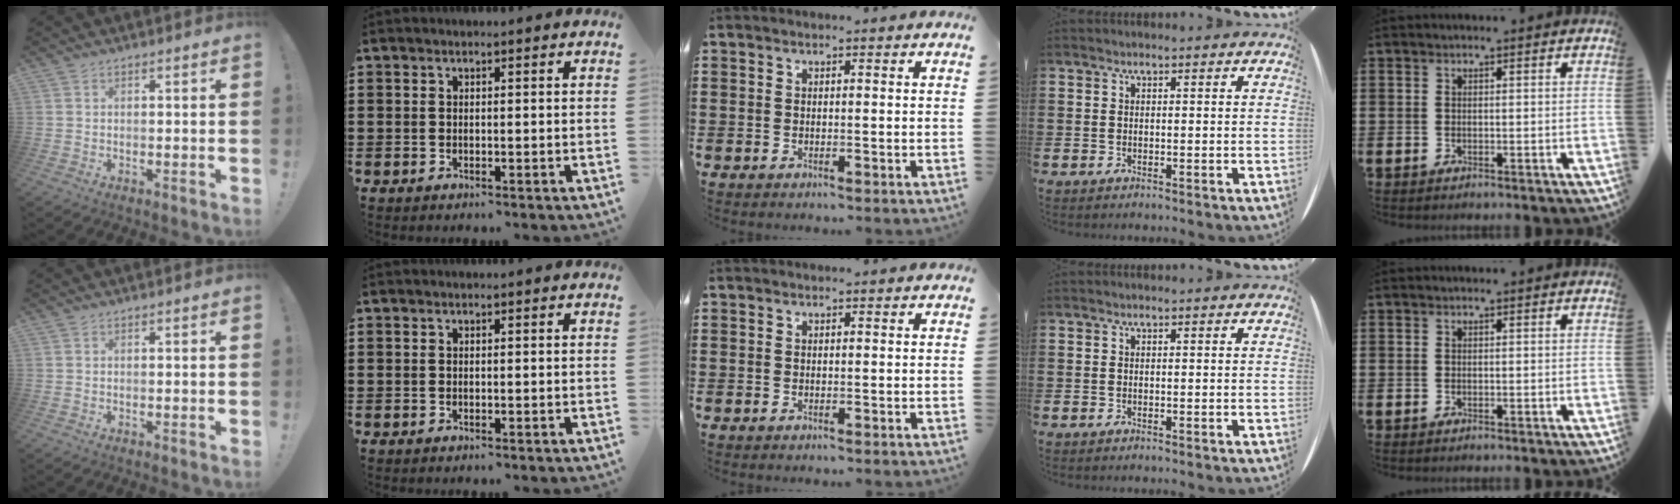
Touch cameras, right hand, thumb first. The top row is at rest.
{}